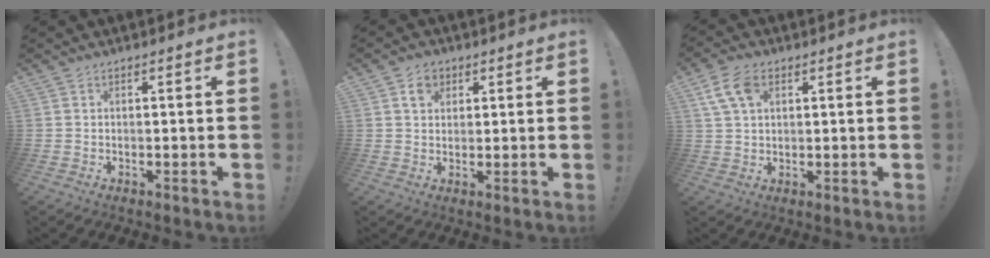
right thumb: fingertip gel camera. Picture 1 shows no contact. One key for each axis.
{"total": 4.7, "fx": 2.2, "fy": 3.7, "fz": 1.8, "tx": -0.016, "ty": -0.004, "tz": 0.039}
{"total": 8.4, "fx": 3.5, "fy": 5.3, "fz": 5.6, "tx": -0.103, "ty": 0.000, "tz": 0.069}